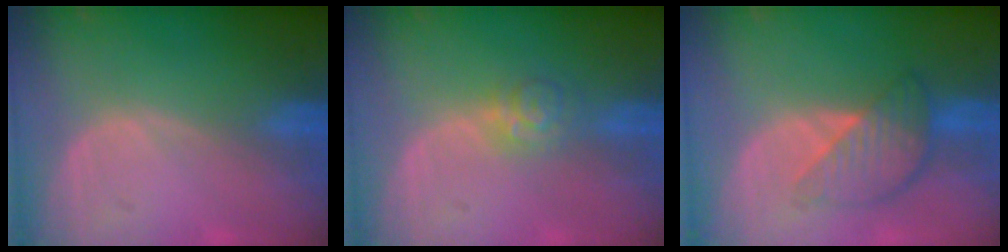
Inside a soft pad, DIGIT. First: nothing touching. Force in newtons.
{"total": 3.7, "press": 3.6, "slide": 0.9}
{"total": 6.2, "press": 6.2, "slide": 0.4}